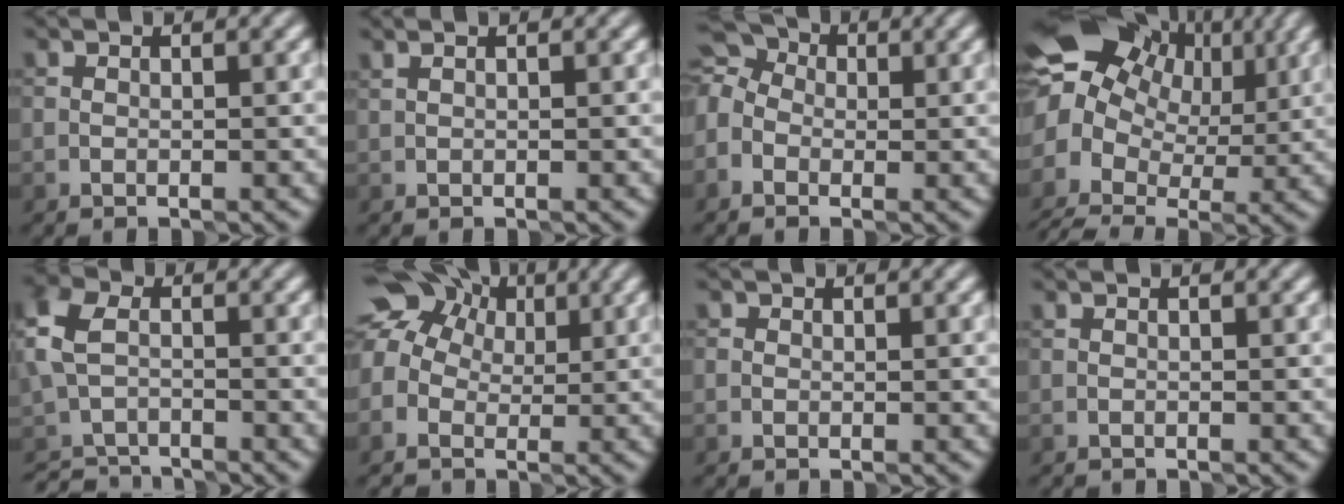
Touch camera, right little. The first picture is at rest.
{"total": 0.0}
{"total": 6.6, "force": [0.3, 5.2, 4.1], "torque": [-0.085, 0.032, -0.025]}
{"total": 13.7, "force": [3.2, 10.7, 8.0], "torque": [-0.173, 0.022, 0.054]}
{"total": 5.7, "force": [-3.1, 3.6, 3.1], "torque": [-0.072, -0.005, -0.060]}
{"total": 9.2, "force": [2.7, 7.6, 4.4], "torque": [-0.076, 0.031, 0.019]}
{"total": 0.7, "force": [0.3, 0.6, 0.2], "torque": [0.003, -0.006, -0.009]}
{"total": 0.0}